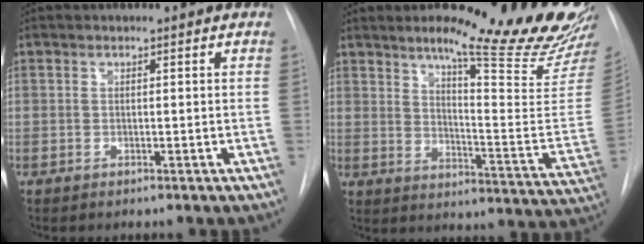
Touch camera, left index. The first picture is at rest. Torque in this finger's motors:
{"motor_torque": [0.12, -0.29, 0.24, 0.05]}